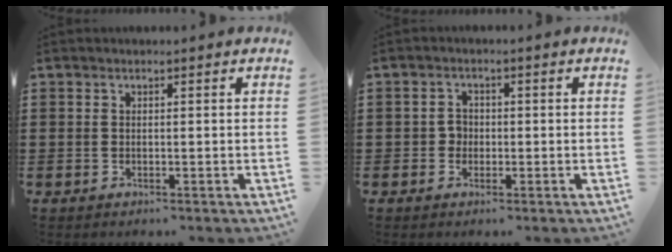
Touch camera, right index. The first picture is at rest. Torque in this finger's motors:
{"motor_torque": [0.05, 0.01, 0.00, 0.00]}